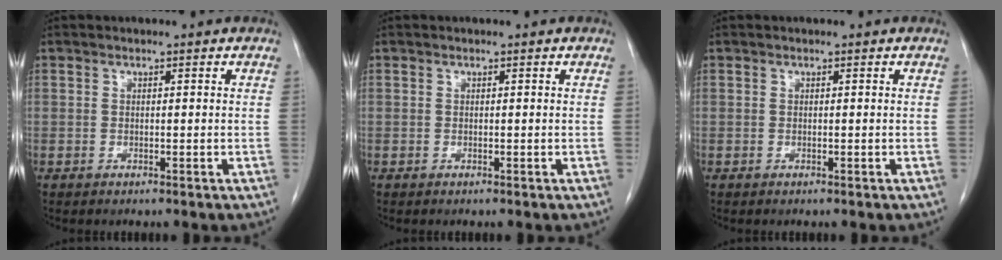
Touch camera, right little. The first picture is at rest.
{"total": 0.0}
{"total": 0.0}